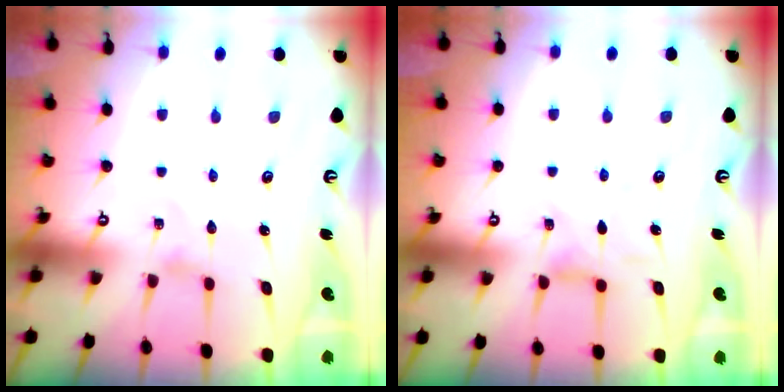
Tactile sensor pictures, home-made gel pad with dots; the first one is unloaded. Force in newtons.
{"total": 1.7, "press": 1.6, "slide": 0.4}